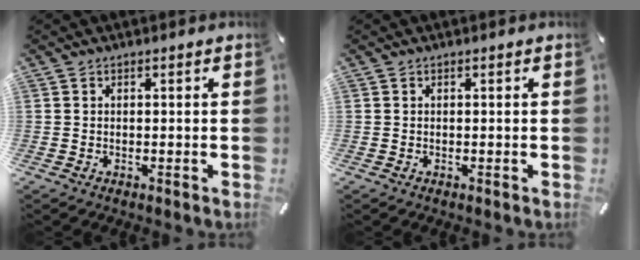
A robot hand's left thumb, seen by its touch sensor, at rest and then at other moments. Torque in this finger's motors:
{"motor_torque": [-0.24, -0.23, -0.05, 0.26, 0.00]}